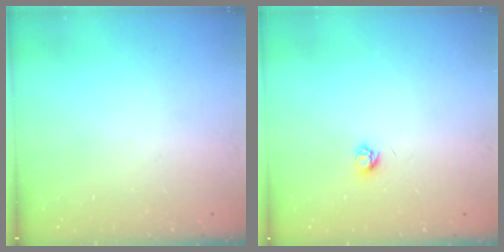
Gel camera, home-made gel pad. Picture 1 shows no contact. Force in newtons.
{"total": 3.7, "press": 3.7, "slide": 0.3}